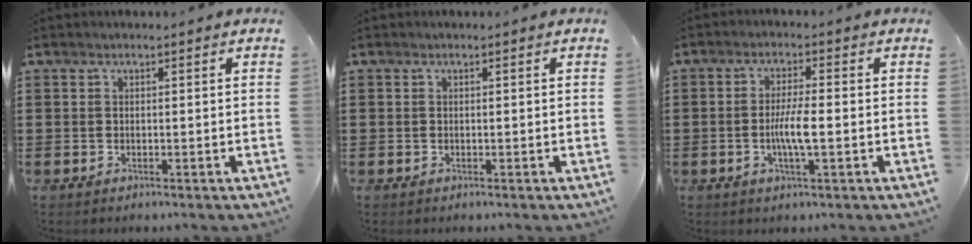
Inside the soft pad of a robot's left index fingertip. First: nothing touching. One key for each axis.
{"total": 0.0}
{"total": 5.0, "fx": -0.8, "fy": 0.7, "fz": 4.9, "tx": -0.099, "ty": -0.004, "tz": -0.021}